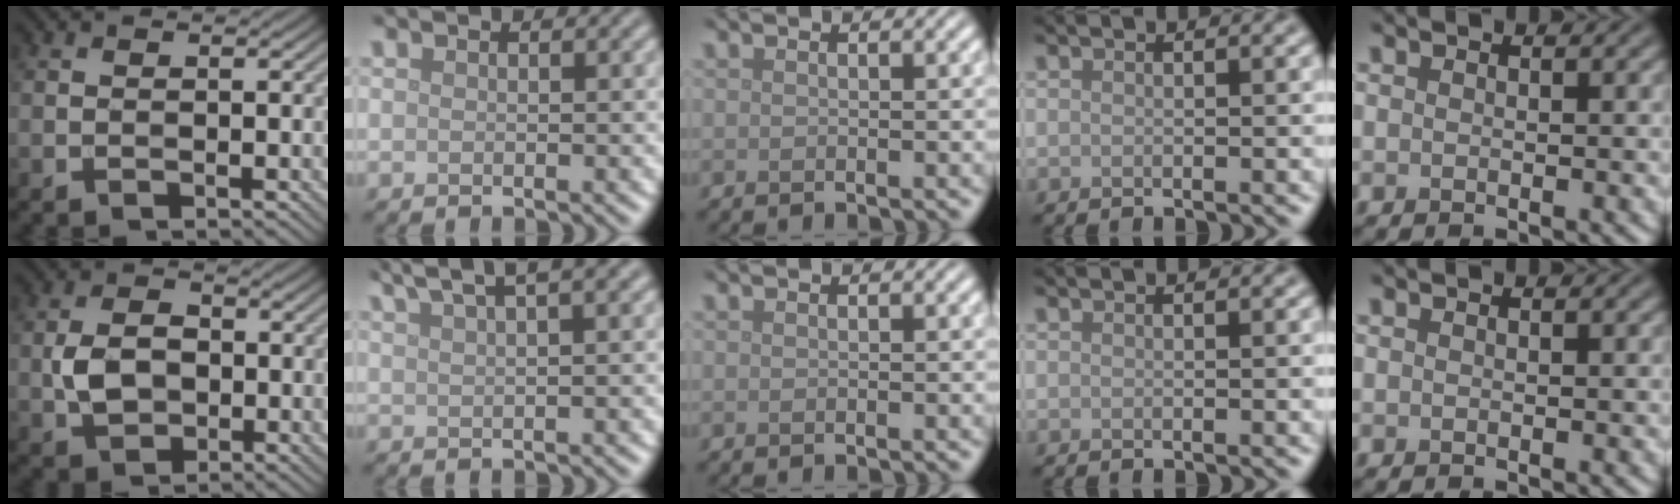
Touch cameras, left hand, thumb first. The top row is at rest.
{"thumb": {"total": 5.6, "force": [-0.6, 4.0, 3.9], "torque": [-0.079, -0.005, -0.011]}, "index": {"total": 5.9, "force": [4.4, 1.3, 3.7], "torque": [-0.046, 0.024, 0.055]}}